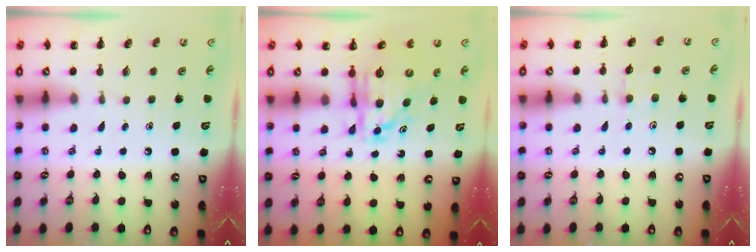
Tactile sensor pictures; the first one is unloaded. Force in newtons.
{"total": 7.3, "press": 7.0, "slide": 1.8}
{"total": 3.6, "press": 3.4, "slide": 1.3}